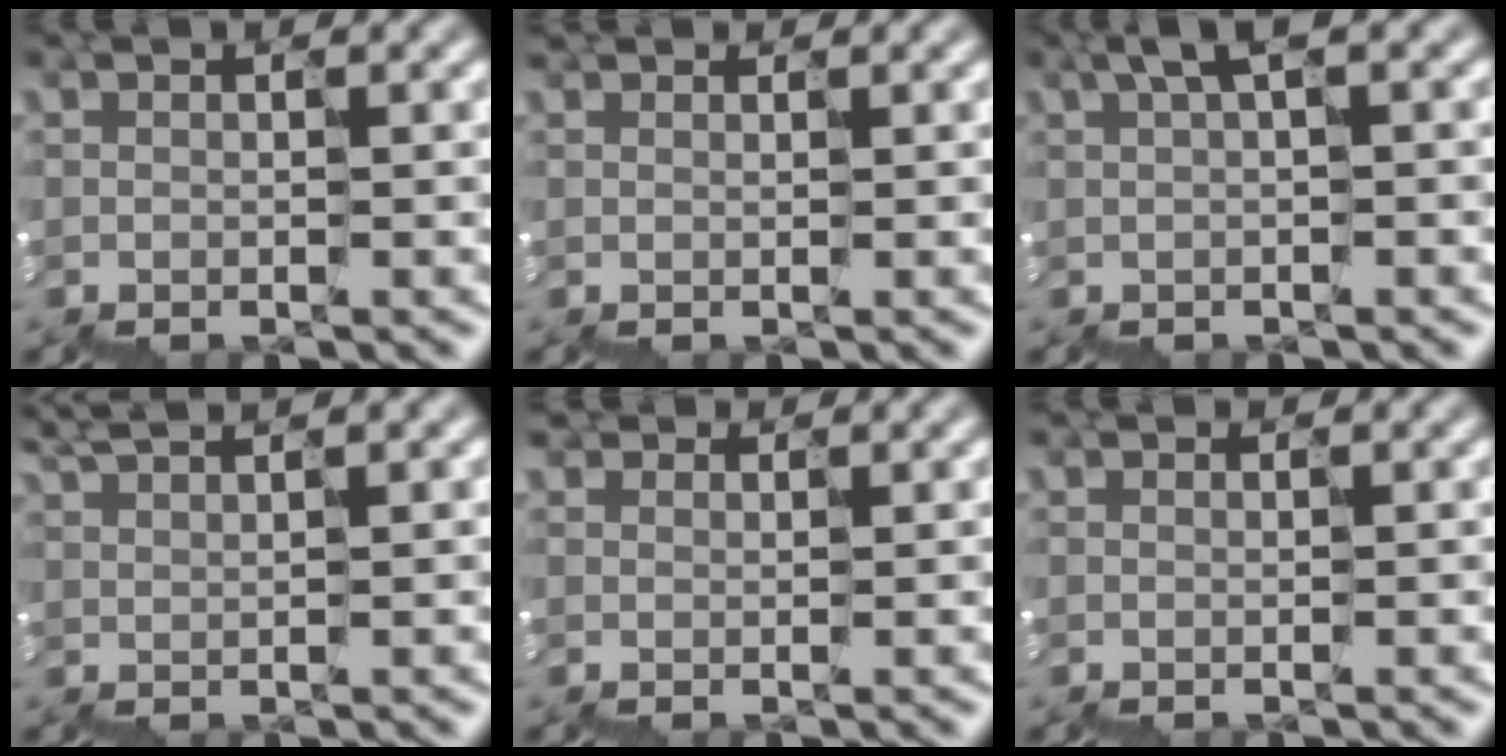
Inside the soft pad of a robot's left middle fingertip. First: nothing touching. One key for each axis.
{"total": 0.6, "fx": 0.5, "fy": 0.2, "fz": 0.1, "tx": 0.004, "ty": 0.008, "tz": 0.005}
{"total": 0.7, "fx": 0.4, "fy": -0.3, "fz": 0.4, "tx": -0.028, "ty": 0.006, "tz": 0.006}
{"total": 2.6, "fx": 2.4, "fy": 0.3, "fz": 1.1, "tx": -0.029, "ty": 0.011, "tz": 0.044}
{"total": 0.9, "fx": 0.8, "fy": 0.1, "fz": -0.4, "tx": 0.007, "ty": 0.006, "tz": 0.013}
{"total": 0.0}